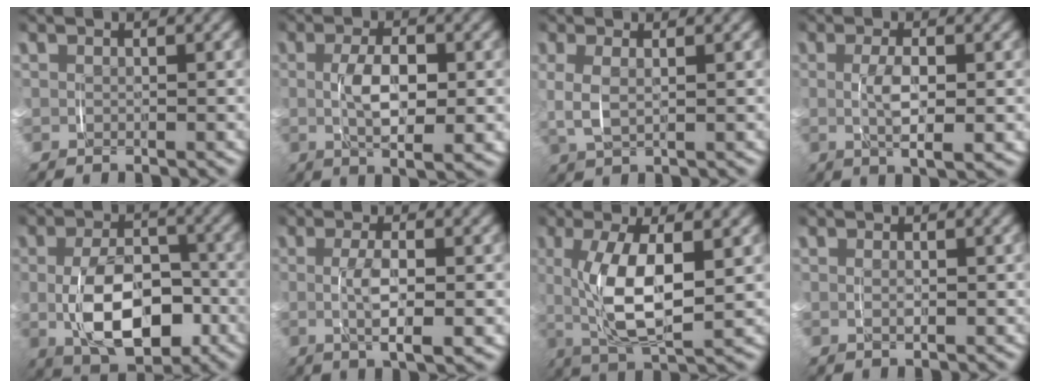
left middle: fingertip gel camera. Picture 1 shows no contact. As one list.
[{"total": 4.9, "force": [-0.4, 1.3, 4.7], "torque": [-0.081, -0.011, -0.003]}, {"total": 2.6, "force": [0.5, 1.1, 2.3], "torque": [-0.060, -0.002, 0.014]}, {"total": 3.6, "force": [-0.4, 0.4, 3.6], "torque": [-0.064, -0.008, -0.002]}, {"total": 8.5, "force": [-2.0, 4.8, 6.8], "torque": [-0.107, -0.014, -0.030]}, {"total": 3.9, "force": [-0.6, 0.4, 3.8], "torque": [-0.066, -0.005, -0.008]}, {"total": 6.6, "force": [0.4, 2.1, 6.2], "torque": [-0.121, -0.005, 0.014]}, {"total": 0.7, "force": [-0.2, -0.1, 0.7], "torque": [-0.012, -0.002, 0.000]}]